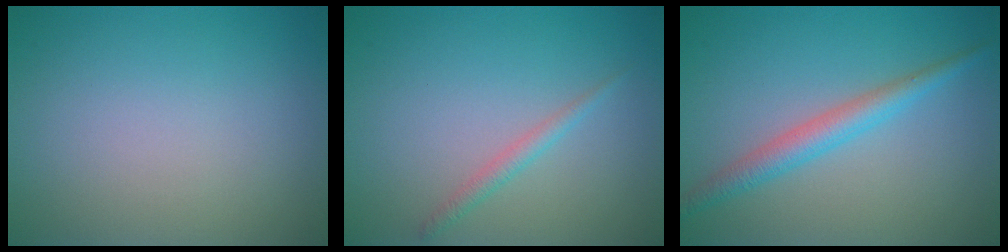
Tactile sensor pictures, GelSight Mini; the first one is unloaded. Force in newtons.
{"total": 1.2, "press": 1.2, "slide": 0.0}
{"total": 2.9, "press": 2.9, "slide": 0.1}